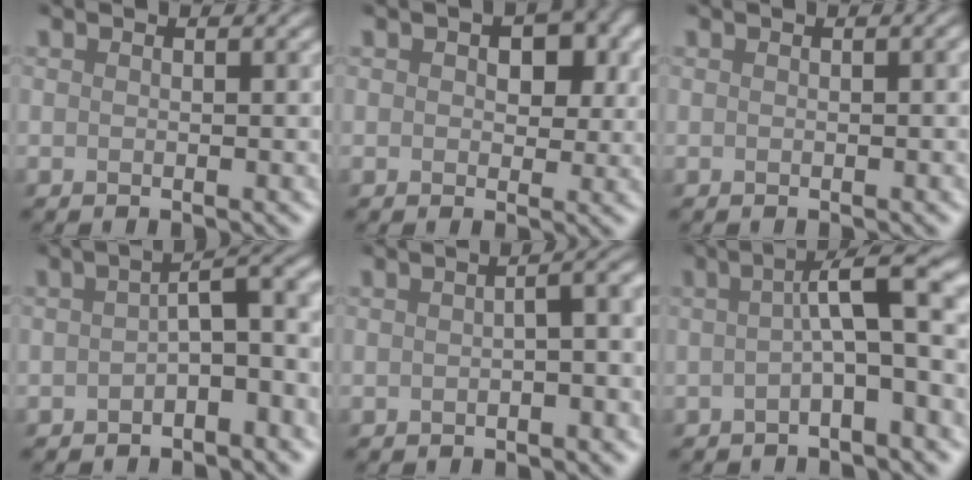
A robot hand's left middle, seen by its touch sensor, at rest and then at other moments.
{"total": 4.8, "force": [1.3, 3.4, 3.0], "torque": [-0.014, 0.016, 0.003]}
{"total": 1.0, "force": [-0.3, 0.4, 0.8], "torque": [-0.006, 0.006, -0.006]}
{"total": 4.5, "force": [-2.0, 1.8, 3.7], "torque": [-0.045, 0.013, -0.037]}
{"total": 3.7, "force": [-1.4, 1.3, 3.1], "torque": [-0.026, 0.006, -0.020]}
{"total": 6.2, "force": [-0.6, 1.1, 6.1], "torque": [-0.081, 0.028, -0.022]}